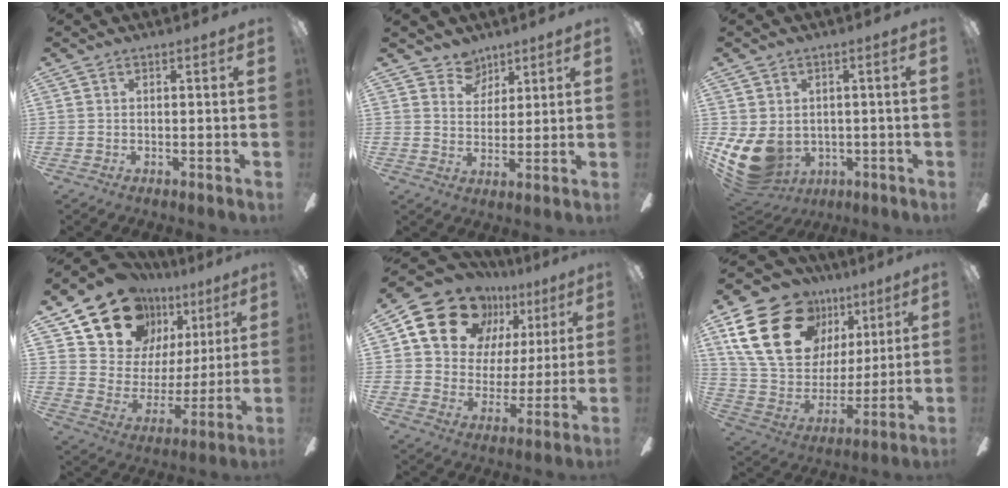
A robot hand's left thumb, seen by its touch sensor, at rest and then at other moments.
{"total": 6.1, "force": [4.8, 3.8, 0.0], "torque": [-0.002, -0.029, 0.090]}
{"total": 10.9, "force": [-1.8, 8.8, 6.1], "torque": [-0.157, -0.005, -0.026]}
{"total": 17.6, "force": [12.6, 10.9, 5.8], "torque": [-0.114, -0.082, 0.236]}
{"total": 19.1, "force": [11.1, 13.5, 7.7], "torque": [-0.133, -0.048, 0.210]}
{"total": 25.4, "force": [12.6, 17.3, 13.5], "torque": [-0.250, -0.054, 0.243]}